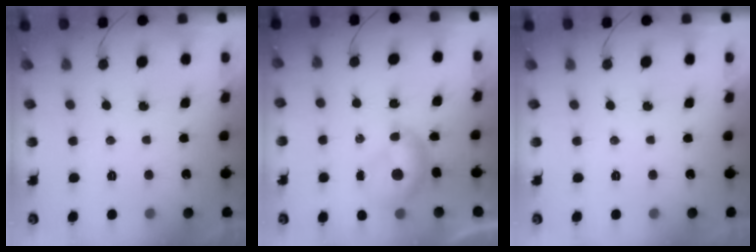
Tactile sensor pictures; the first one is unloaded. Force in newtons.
{"total": 6.5, "press": 6.5, "slide": 0.8}
{"total": 0.0}